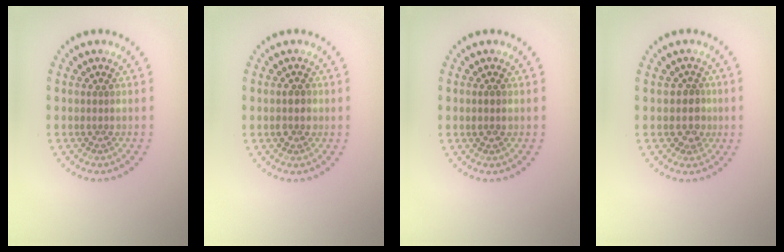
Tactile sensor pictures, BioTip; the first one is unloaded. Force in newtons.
{"total": 1.6, "press": 1.5, "slide": 0.5}
{"total": 1.0, "press": 1.0, "slide": 0.3}
{"total": 2.0, "press": 1.7, "slide": 1.1}